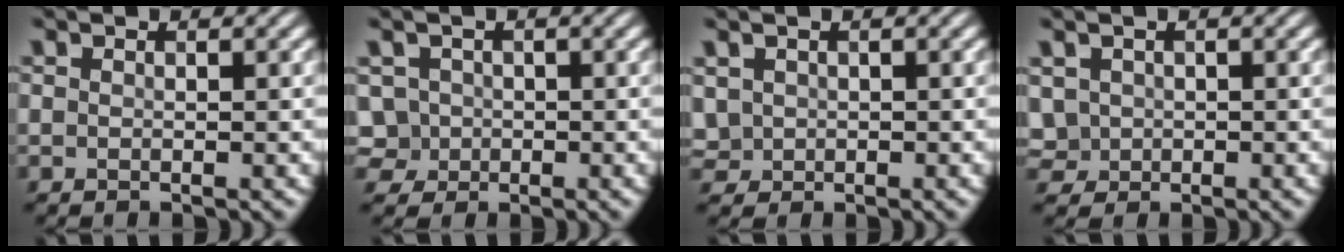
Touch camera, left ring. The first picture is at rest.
{"total": 3.0, "force": [0.0, 2.9, 0.7], "torque": [-0.011, 0.017, 0.011]}
{"total": 1.7, "force": [0.3, 1.6, 0.4], "torque": [-0.015, 0.001, 0.015]}
{"total": 2.1, "force": [0.2, 2.0, 0.6], "torque": [-0.018, 0.004, 0.012]}